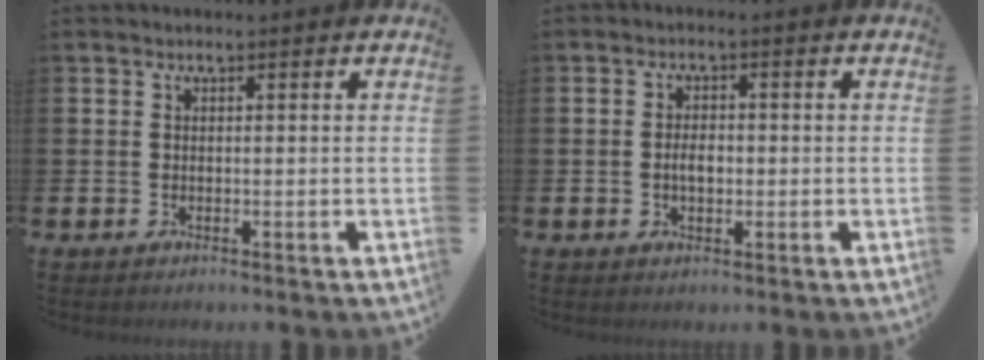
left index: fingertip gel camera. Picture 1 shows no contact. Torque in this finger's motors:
{"motor_torque": [0.56, 0.44, 0.03, 0.06]}